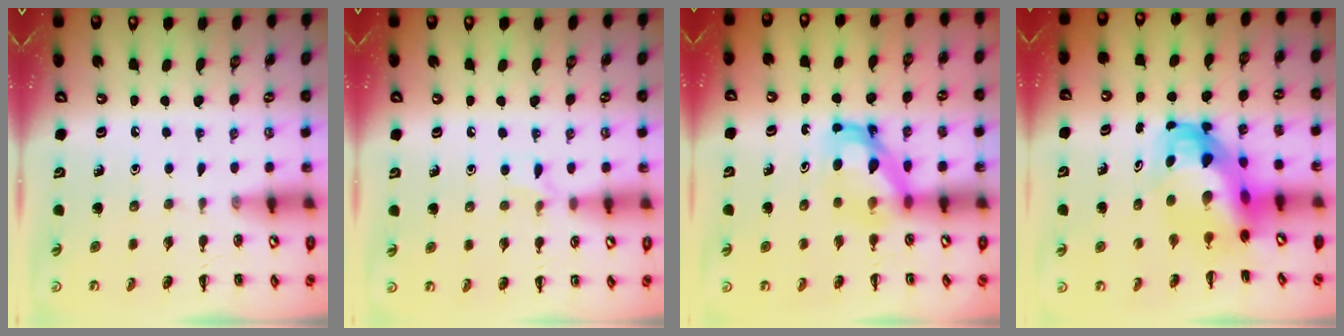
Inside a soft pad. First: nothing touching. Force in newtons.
{"total": 4.5, "press": 4.3, "slide": 1.4}
{"total": 6.0, "press": 6.0, "slide": 0.3}
{"total": 7.2, "press": 6.9, "slide": 2.2}